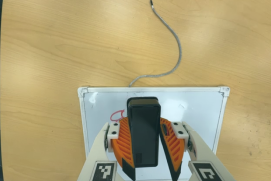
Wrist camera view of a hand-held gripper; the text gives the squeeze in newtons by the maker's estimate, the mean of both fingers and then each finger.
{"total": 9.4, "left": 9.1, "right": 9.8}